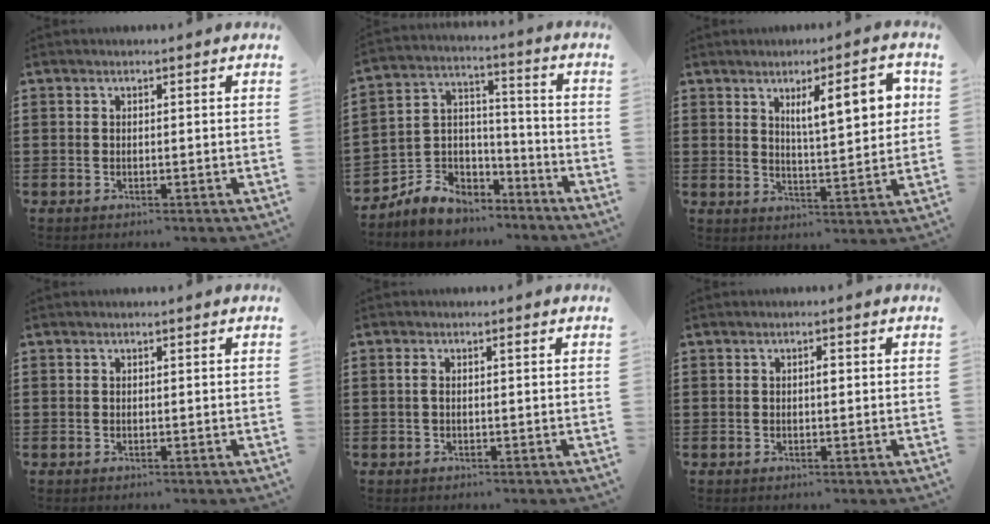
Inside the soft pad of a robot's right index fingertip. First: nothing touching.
{"total": 6.3, "force": [-5.2, 3.6, 0.2], "torque": [-0.036, 0.004, -0.107]}
{"total": 9.1, "force": [3.5, 2.3, 8.1], "torque": [-0.126, -0.003, 0.050]}
{"total": 0.0}
{"total": 1.3, "force": [0.0, 0.3, 1.2], "torque": [-0.024, 0.000, -0.001]}
{"total": 1.1, "force": [0.0, 0.3, 1.0], "torque": [-0.020, 0.000, 0.000]}